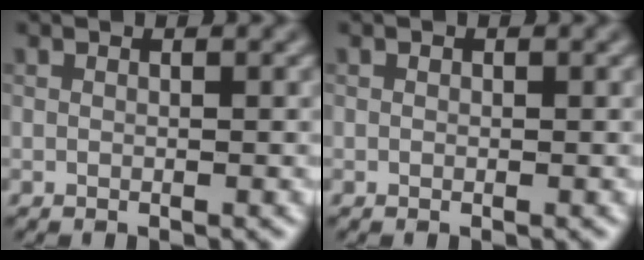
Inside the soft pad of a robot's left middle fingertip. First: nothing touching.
{"total": 0.0}